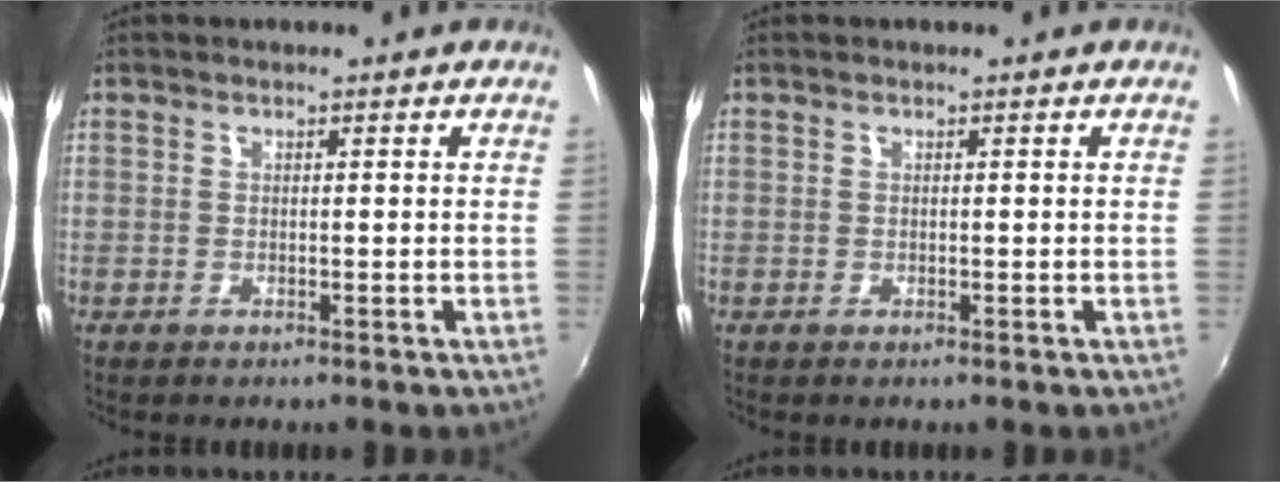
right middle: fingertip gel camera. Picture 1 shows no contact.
{"total": 0.0}